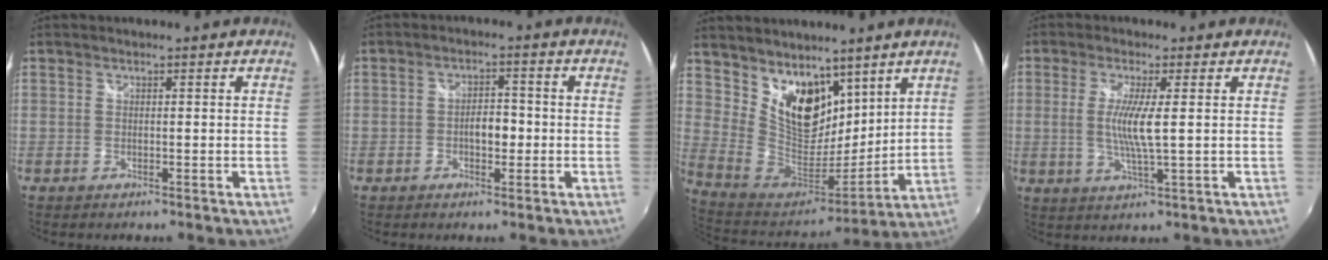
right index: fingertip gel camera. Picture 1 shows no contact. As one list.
[{"total": 3.8, "force": [-0.9, 2.1, 3.0], "torque": [-0.051, 0.005, -0.014]}, {"total": 6.6, "force": [3.1, 5.4, 2.3], "torque": [-0.029, -0.003, 0.057]}, {"total": 6.0, "force": [0.4, 0.0, 6.0], "torque": [-0.121, -0.011, 0.006]}]